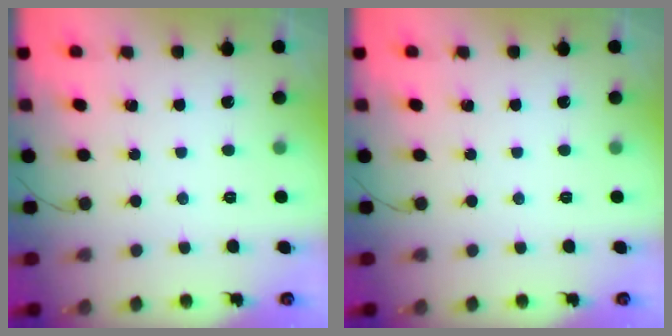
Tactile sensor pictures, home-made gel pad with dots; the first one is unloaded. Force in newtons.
{"total": 0.0}